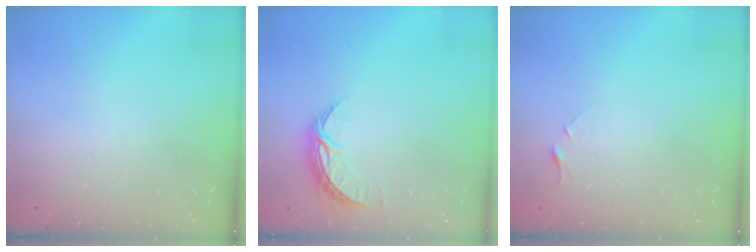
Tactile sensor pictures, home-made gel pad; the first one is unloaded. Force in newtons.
{"total": 7.3, "press": 7.3, "slide": 0.4}
{"total": 2.8, "press": 2.7, "slide": 0.4}